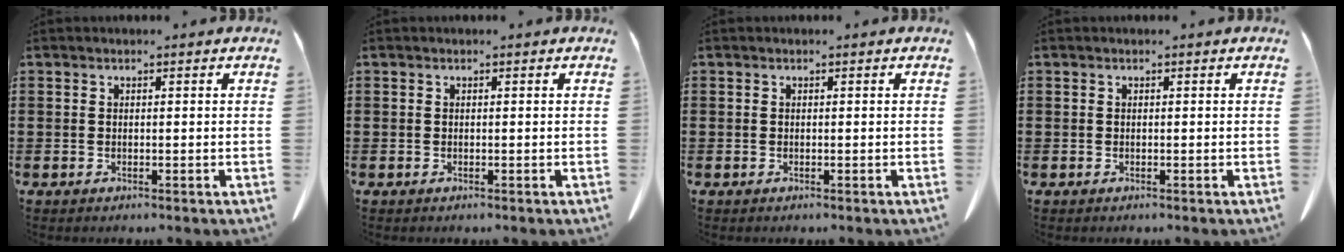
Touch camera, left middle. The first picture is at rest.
{"total": 0.0}
{"total": 0.0}
{"total": 0.0}